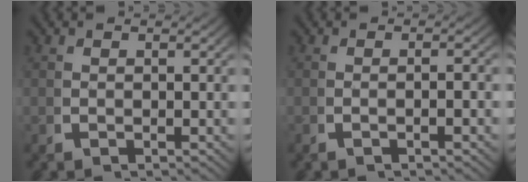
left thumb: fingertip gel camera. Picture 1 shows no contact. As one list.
[{"total": 1.3, "force": [-0.5, -0.1, 1.2], "torque": [-0.022, 0.006, -0.011]}]